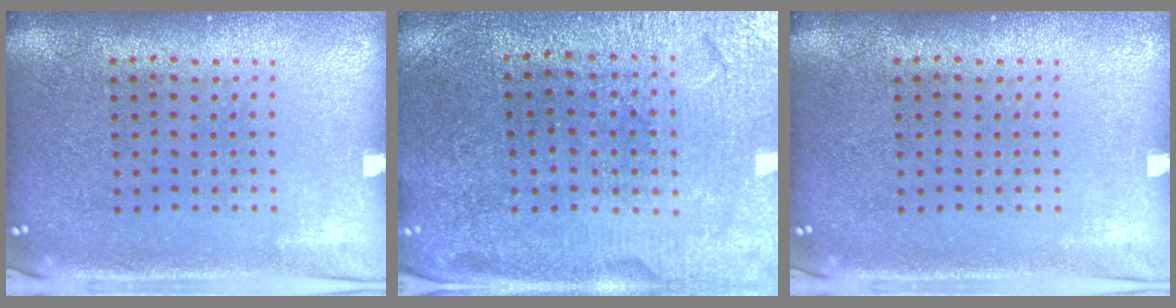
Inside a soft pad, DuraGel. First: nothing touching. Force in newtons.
{"total": 1.3, "press": 1.3, "slide": 0.1}
{"total": 0.0}